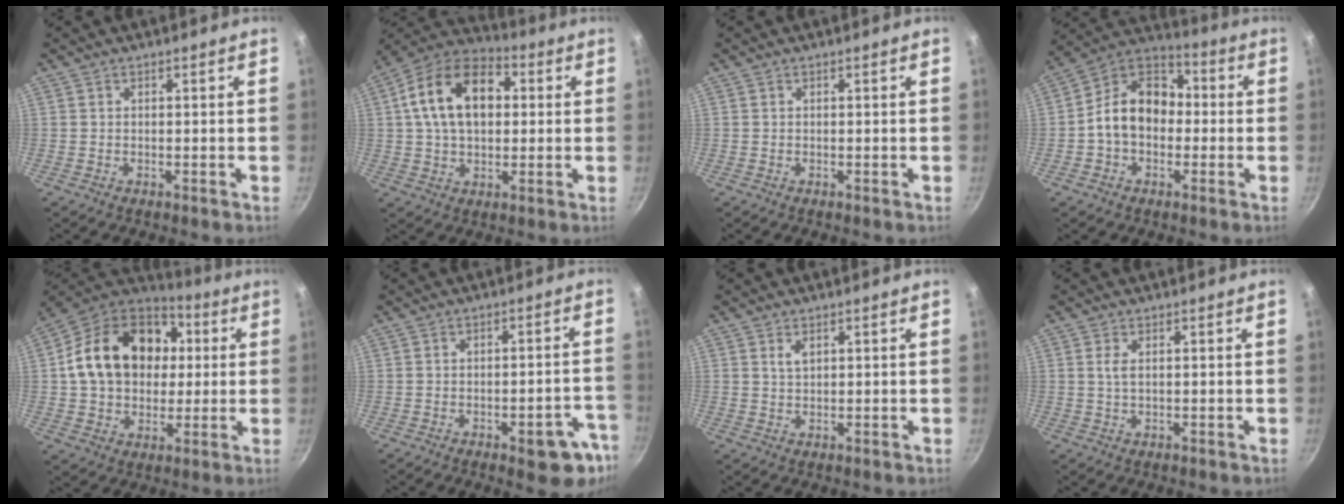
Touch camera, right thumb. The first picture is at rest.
{"total": 17.1, "force": [3.2, 11.2, 12.5], "torque": [-0.186, 0.025, 0.037]}
{"total": 0.0}
{"total": 13.5, "force": [-1.1, 10.1, 8.9], "torque": [-0.107, 0.044, -0.042]}
{"total": 22.4, "force": [3.4, 16.8, 14.4], "torque": [-0.226, 0.027, 0.051]}
{"total": 10.0, "force": [-5.1, 4.0, 7.6], "torque": [-0.043, 0.035, -0.057]}
{"total": 2.2, "force": [1.0, 1.3, 1.5], "torque": [-0.022, -0.002, 0.019]}
{"total": 2.0, "force": [0.5, 0.9, 1.7], "torque": [-0.034, -0.002, 0.011]}